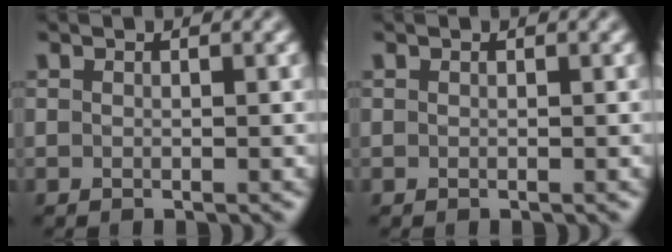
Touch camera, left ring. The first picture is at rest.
{"total": 0.0}